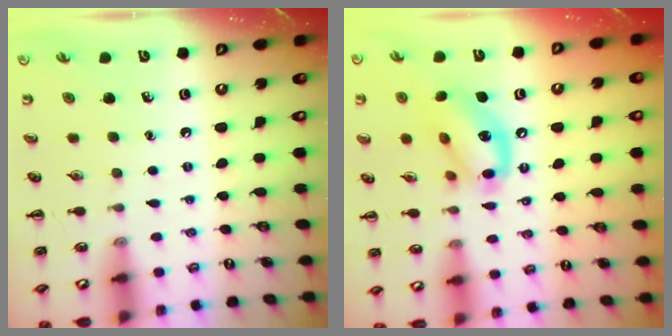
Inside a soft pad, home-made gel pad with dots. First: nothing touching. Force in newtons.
{"total": 14.5, "press": 14.4, "slide": 2.3}